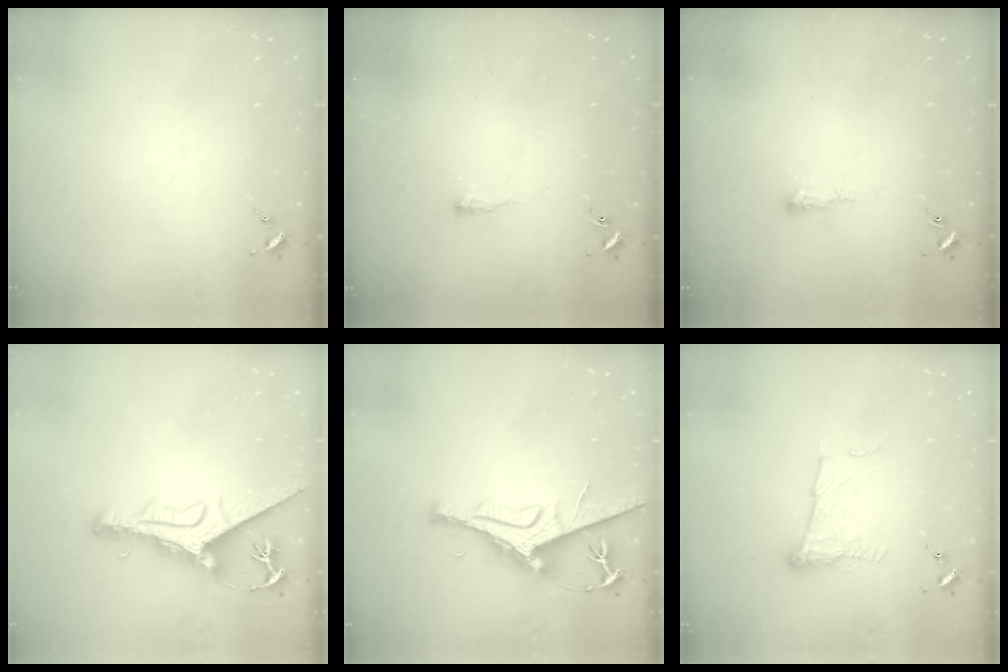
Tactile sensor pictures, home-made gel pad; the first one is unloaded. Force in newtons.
{"total": 4.6, "press": 4.6, "slide": 0.7}
{"total": 3.8, "press": 3.8, "slide": 0.8}
{"total": 12.9, "press": 12.8, "slide": 1.4}
{"total": 9.8, "press": 9.7, "slide": 1.3}
{"total": 10.7, "press": 10.7, "slide": 0.6}